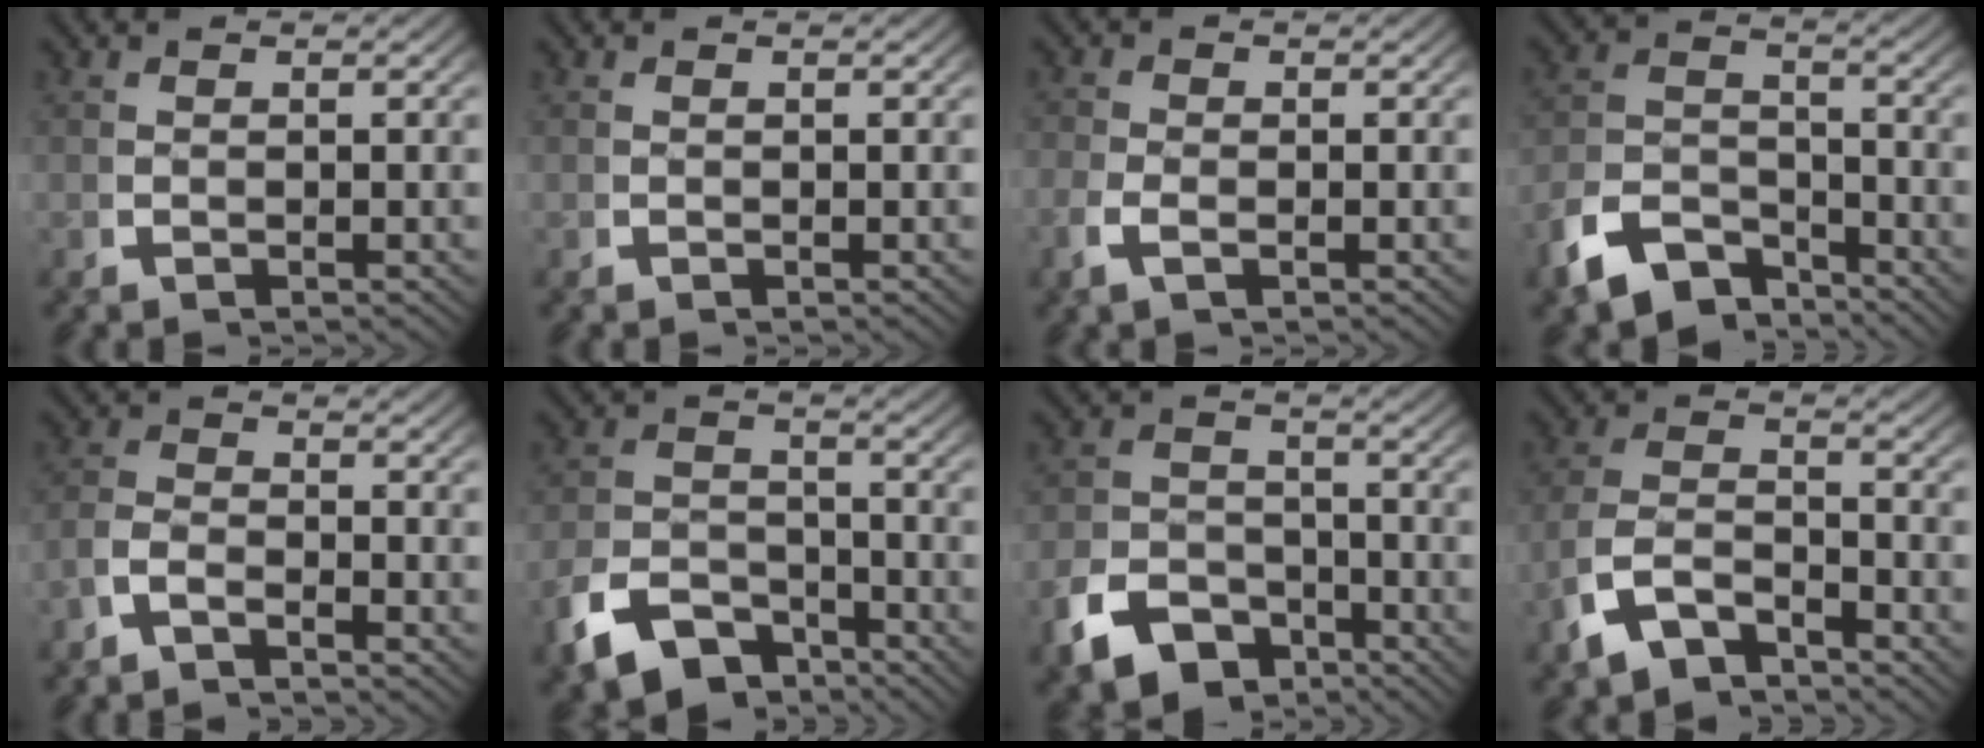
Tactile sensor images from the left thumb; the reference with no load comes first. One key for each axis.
{"total": 0.0}
{"total": 1.5, "fx": -0.7, "fy": 0.9, "fz": 0.9, "tx": -0.029, "ty": -0.007, "tz": -0.013}
{"total": 7.5, "fx": -4.9, "fy": 4.5, "fz": 3.6, "tx": -0.064, "ty": -0.028, "tz": -0.077}
{"total": 2.3, "fx": -1.6, "fy": 1.2, "fz": 1.1, "tx": -0.026, "ty": -0.009, "tz": -0.032}
{"total": 8.8, "fx": -5.5, "fy": 5.6, "fz": 3.8, "tx": -0.069, "ty": -0.039, "tz": -0.083}
{"total": 9.4, "fx": -5.6, "fy": 6.7, "fz": 3.5, "tx": -0.054, "ty": -0.039, "tz": -0.087}
{"total": 6.1, "fx": -2.9, "fy": 4.0, "fz": 3.6, "tx": -0.088, "ty": -0.030, "tz": -0.038}